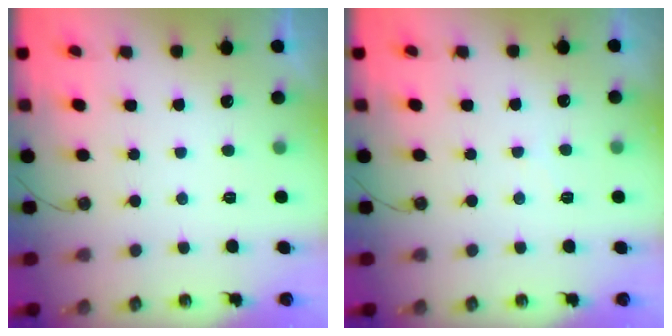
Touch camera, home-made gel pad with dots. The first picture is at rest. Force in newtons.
{"total": 4.2, "press": 4.1, "slide": 0.7}